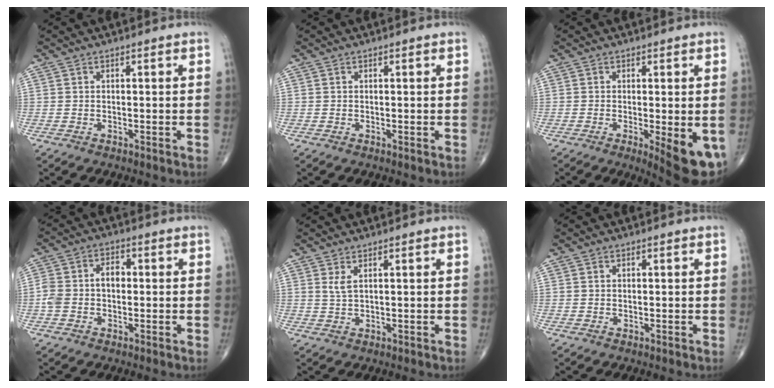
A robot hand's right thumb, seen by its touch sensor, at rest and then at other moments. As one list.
[{"total": 0.0}, {"total": 9.3, "force": [-2.9, 2.6, 8.5], "torque": [-0.103, -0.019, -0.035]}, {"total": 6.0, "force": [-0.4, 4.1, 4.3], "torque": [-0.088, 0.027, -0.010]}, {"total": 1.7, "force": [0.9, 0.4, 1.5], "torque": [-0.037, -0.001, 0.023]}, {"total": 0.0}]